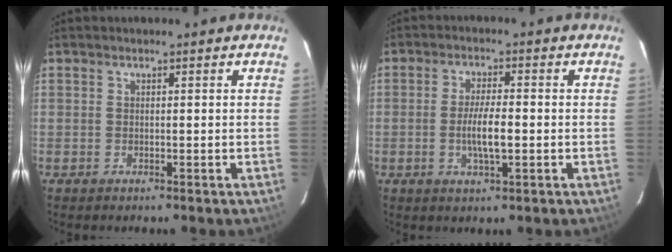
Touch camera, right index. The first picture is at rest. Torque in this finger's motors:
{"motor_torque": [1.42, -0.28, 0.71, 0.14]}